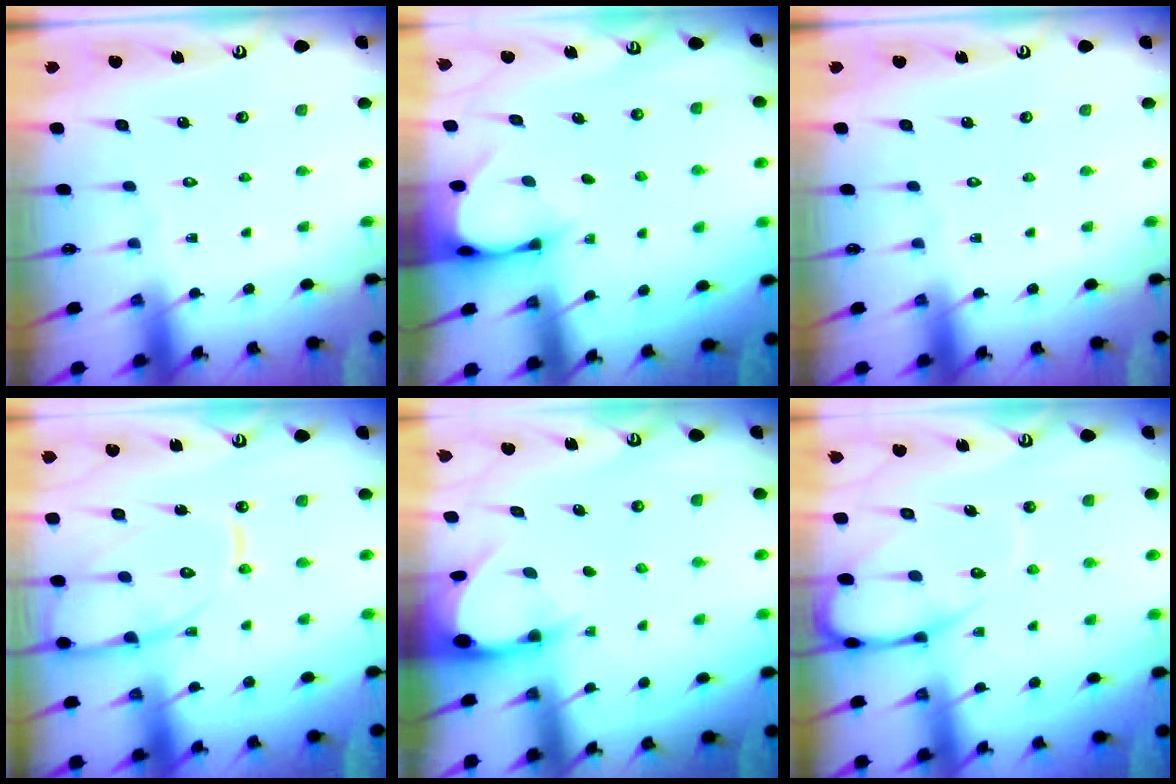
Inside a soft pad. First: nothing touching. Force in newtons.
{"total": 3.3, "press": 3.3, "slide": 0.3}
{"total": 0.0}
{"total": 14.0, "press": 13.9, "slide": 1.3}
{"total": 3.1, "press": 3.1, "slide": 0.2}
{"total": 7.9, "press": 7.9, "slide": 0.9}